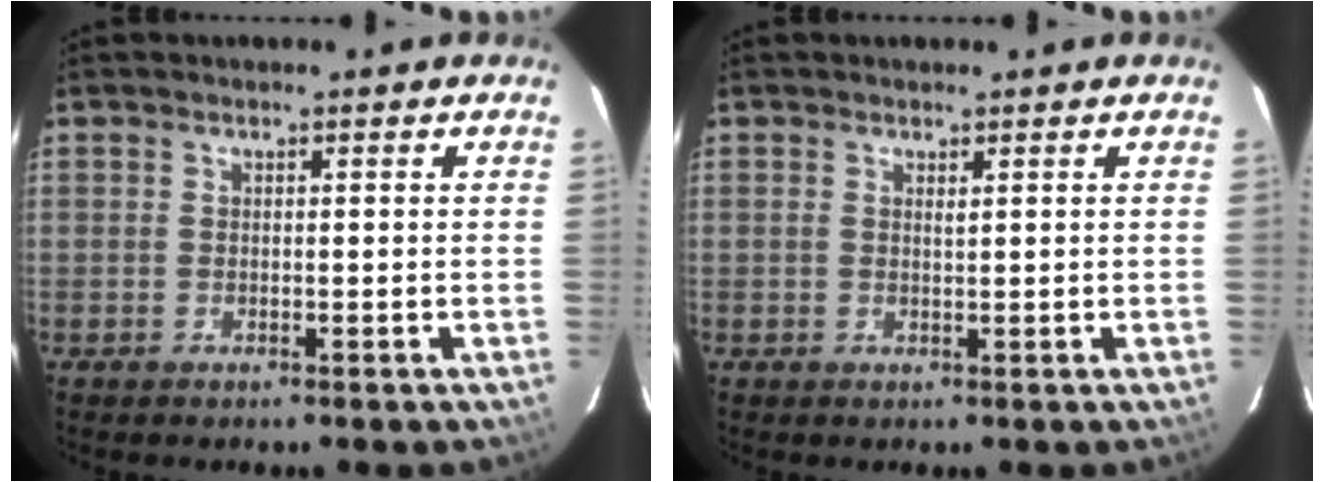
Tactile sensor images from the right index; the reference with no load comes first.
{"total": 0.6, "force": [0.4, 0.1, 0.4], "torque": [-0.008, 0.000, 0.007]}